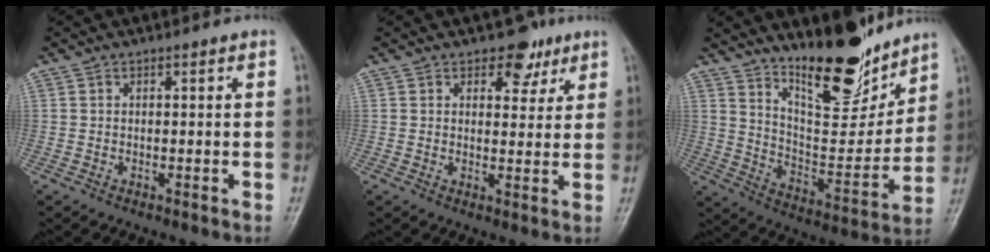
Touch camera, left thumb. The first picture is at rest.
{"total": 5.4, "force": [3.4, 3.4, 2.5], "torque": [-0.002, -0.016, 0.044]}
{"total": 16.7, "force": [13.1, 5.2, 9.0], "torque": [-0.098, -0.103, 0.225]}